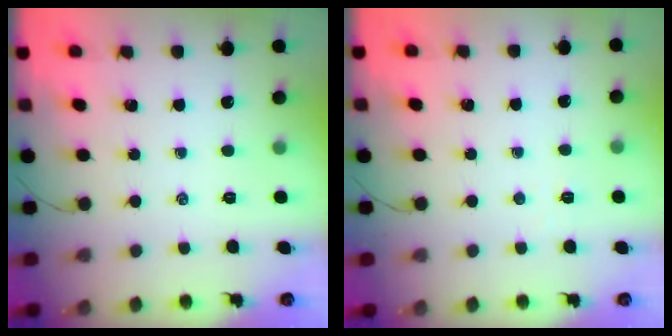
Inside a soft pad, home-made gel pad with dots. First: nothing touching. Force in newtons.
{"total": 1.9, "press": 1.8, "slide": 0.6}